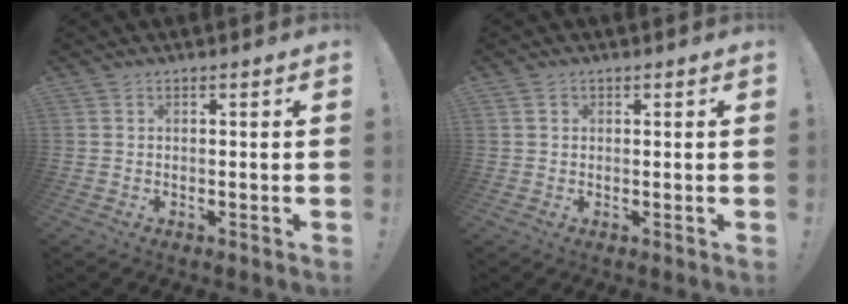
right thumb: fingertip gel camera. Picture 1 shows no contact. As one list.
[{"total": 1.1, "force": [0.4, 1.1, 0.2], "torque": [-0.010, 0.007, 0.008]}]